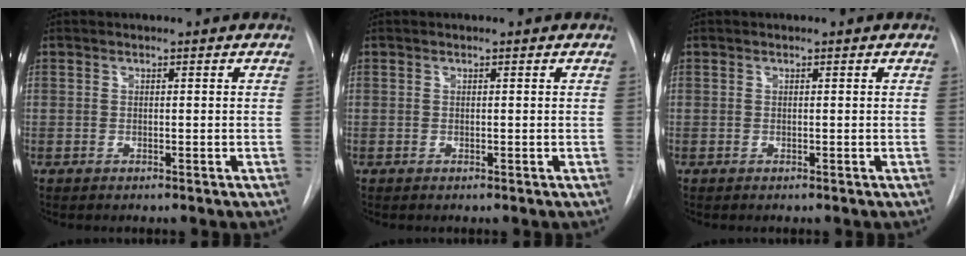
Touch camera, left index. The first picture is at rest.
{"total": 0.0}
{"total": 0.0}